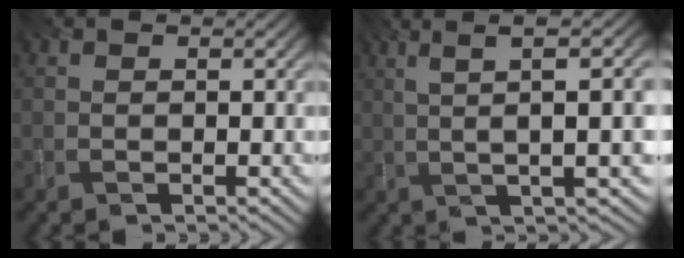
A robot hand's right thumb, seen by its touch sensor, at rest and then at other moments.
{"total": 9.5, "force": [2.9, 1.1, 9.0], "torque": [-0.132, 0.032, 0.044]}